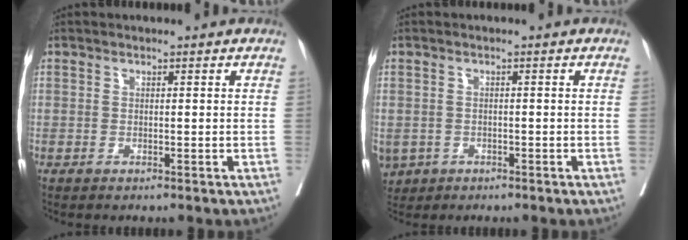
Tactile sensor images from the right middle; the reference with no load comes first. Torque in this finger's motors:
{"motor_torque": [1.42, -0.72, 1.05, 0.21]}